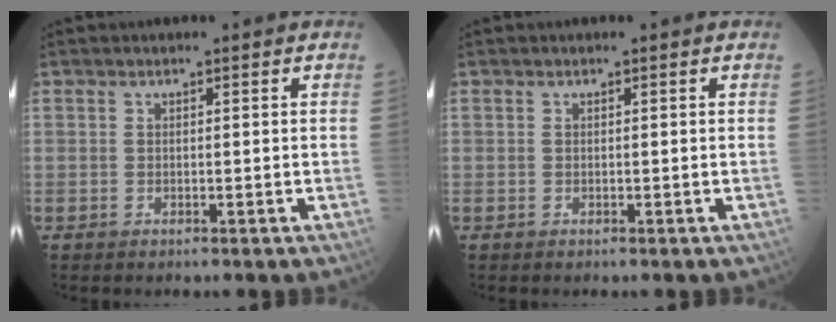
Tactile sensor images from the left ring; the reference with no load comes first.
{"total": 0.0}